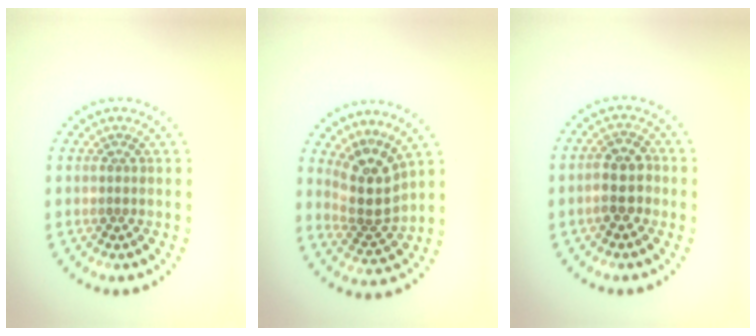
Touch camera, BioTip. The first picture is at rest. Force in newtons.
{"total": 3.8, "press": 3.1, "slide": 2.2}
{"total": 2.9, "press": 2.7, "slide": 0.8}